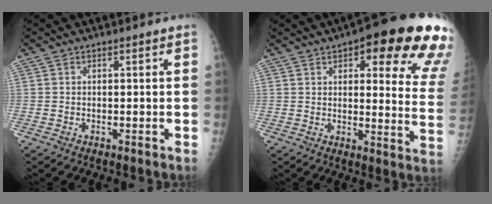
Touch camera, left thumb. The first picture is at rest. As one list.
[{"total": 22.5, "force": [12.8, 6.6, 17.3], "torque": [-0.169, -0.043, 0.141]}]